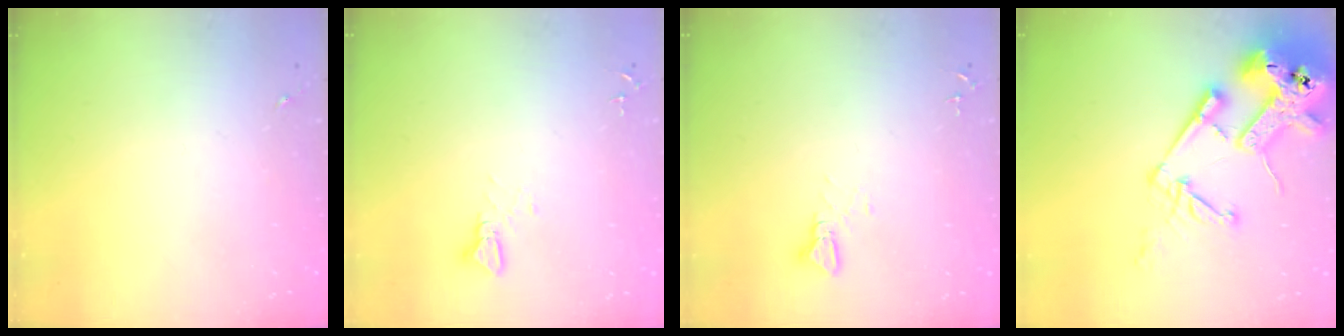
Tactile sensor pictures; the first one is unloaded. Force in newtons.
{"total": 2.4, "press": 2.4, "slide": 0.1}
{"total": 2.4, "press": 2.4, "slide": 0.1}
{"total": 21.7, "press": 21.5, "slide": 2.7}